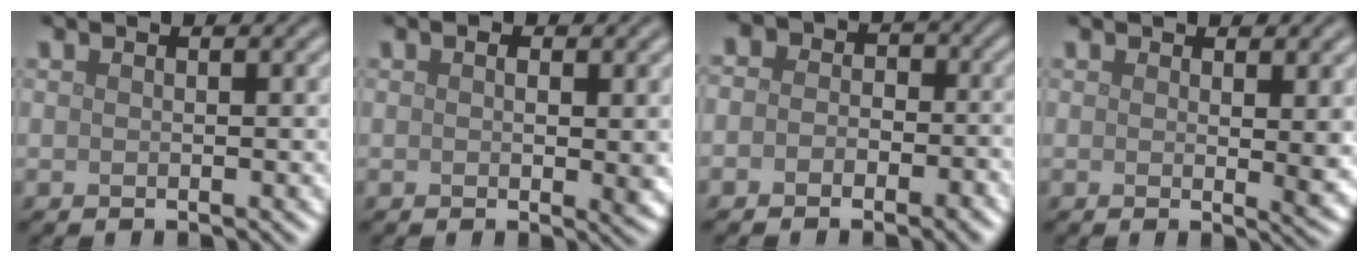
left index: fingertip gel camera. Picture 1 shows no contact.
{"total": 2.3, "force": [0.3, 0.7, 2.1], "torque": [-0.027, -0.003, 0.002]}
{"total": 5.4, "force": [-1.0, 4.5, 2.8], "torque": [-0.001, 0.016, -0.039]}
{"total": 2.5, "force": [0.6, 0.5, 2.4], "torque": [-0.030, -0.010, 0.012]}